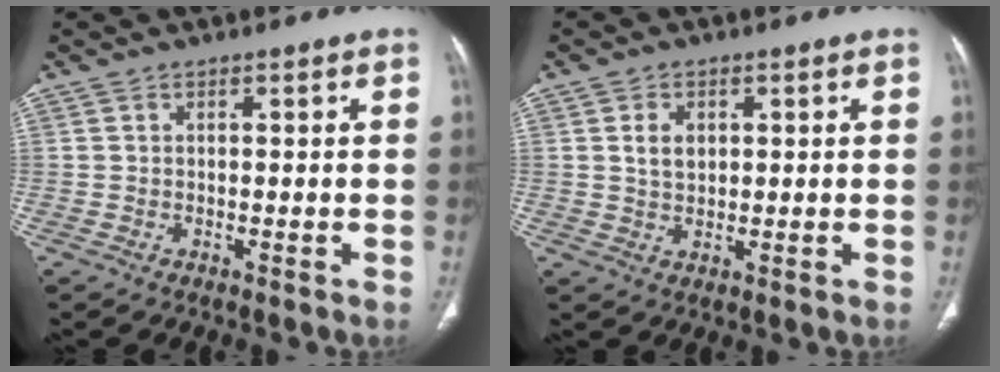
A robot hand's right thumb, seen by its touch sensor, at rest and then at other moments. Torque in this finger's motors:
{"motor_torque": [0.25, 0.25, 0.16, -0.26, 0.01]}